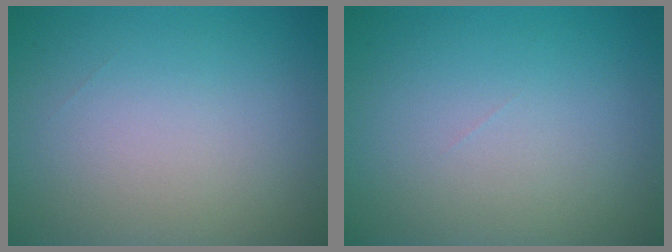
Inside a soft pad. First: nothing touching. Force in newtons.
{"total": 0.0}